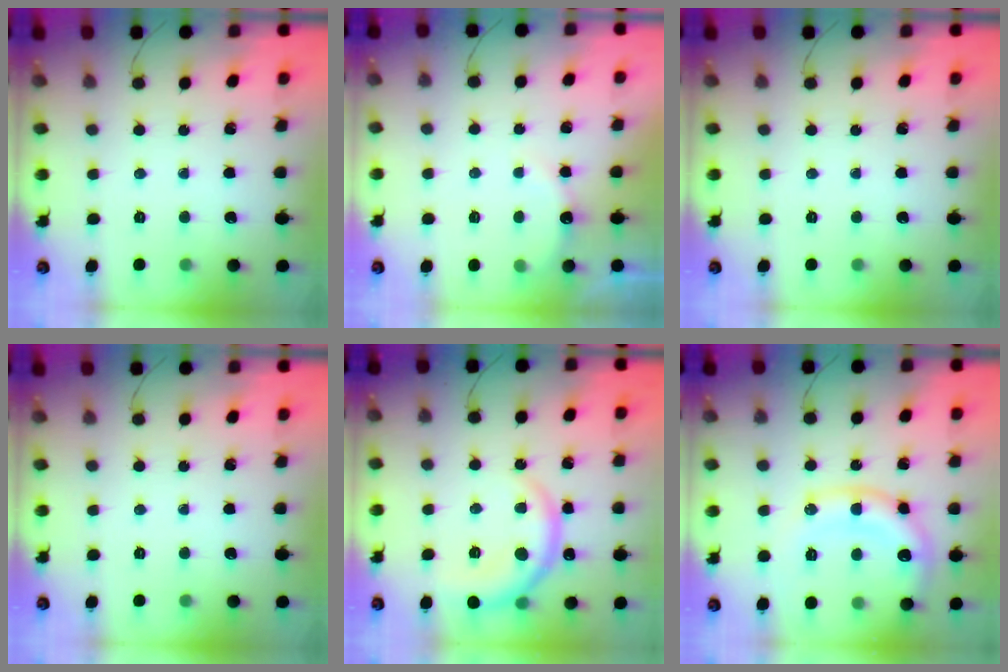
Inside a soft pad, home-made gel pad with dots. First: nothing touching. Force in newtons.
{"total": 6.7, "press": 6.6, "slide": 1.3}
{"total": 0.0}
{"total": 0.0}
{"total": 9.8, "press": 9.8, "slide": 0.5}
{"total": 13.8, "press": 13.7, "slide": 1.5}